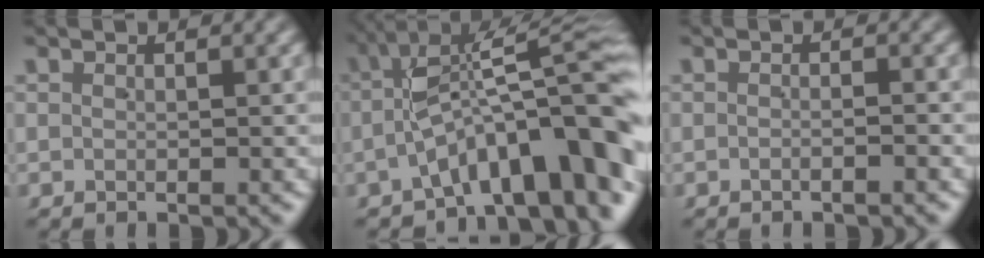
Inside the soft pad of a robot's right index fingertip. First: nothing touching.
{"total": 13.1, "force": [-2.6, 5.6, 11.5], "torque": [-0.157, -0.003, -0.032]}
{"total": 0.9, "force": [-0.8, 0.1, 0.4], "torque": [-0.001, 0.007, -0.022]}